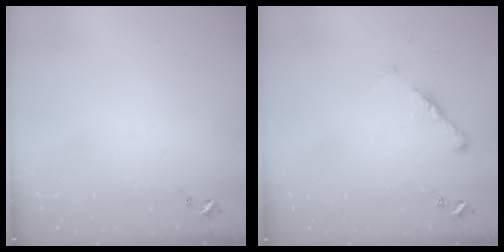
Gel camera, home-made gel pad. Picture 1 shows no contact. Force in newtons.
{"total": 6.8, "press": 6.7, "slide": 0.6}